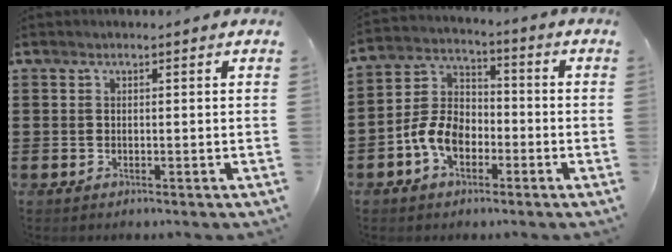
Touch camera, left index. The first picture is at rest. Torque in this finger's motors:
{"motor_torque": [1.36, 0.78, 0.44, 0.14]}